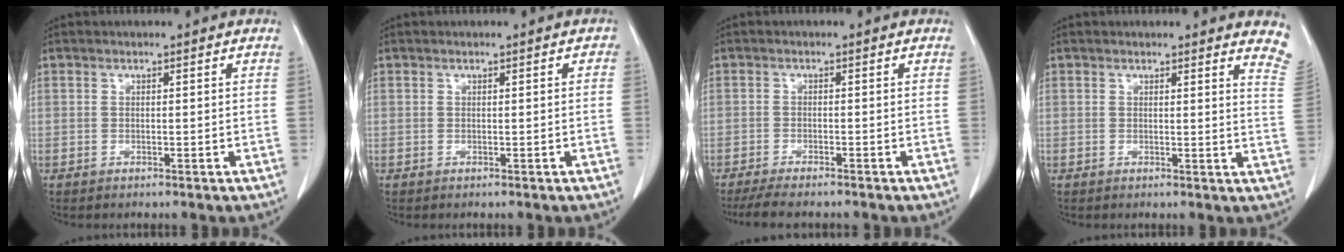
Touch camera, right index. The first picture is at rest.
{"total": 0.0}
{"total": 6.3, "force": [-5.4, 0.9, 3.1], "torque": [-0.046, -0.013, -0.084]}
{"total": 5.2, "force": [5.0, 0.6, 1.4], "torque": [-0.008, -0.035, 0.022]}